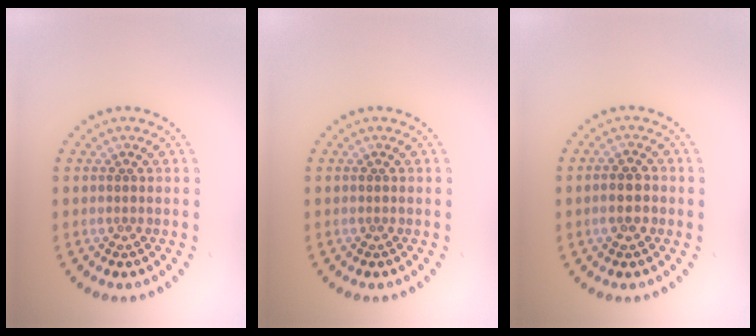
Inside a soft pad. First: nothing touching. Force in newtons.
{"total": 0.0}
{"total": 2.5, "press": 2.4, "slide": 0.6}